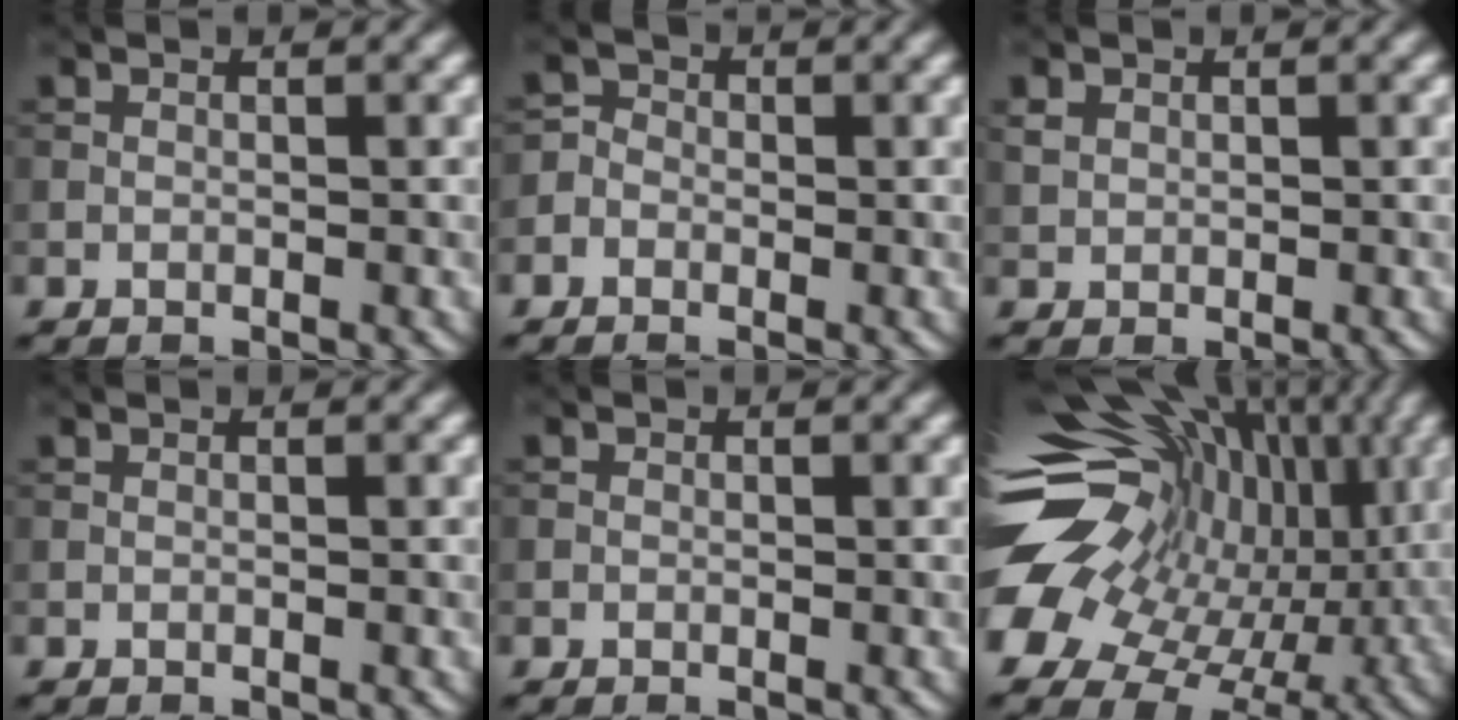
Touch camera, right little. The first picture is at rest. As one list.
[{"total": 1.1, "force": [-0.8, 0.8, -0.2], "torque": [0.010, 0.003, -0.021]}, {"total": 1.0, "force": [0.3, 0.8, 0.4], "torque": [-0.008, 0.002, 0.006]}, {"total": 0.0}, {"total": 0.0}, {"total": 18.6, "force": [1.6, 13.4, 12.8], "torque": [-0.233, 0.040, 0.021]}]